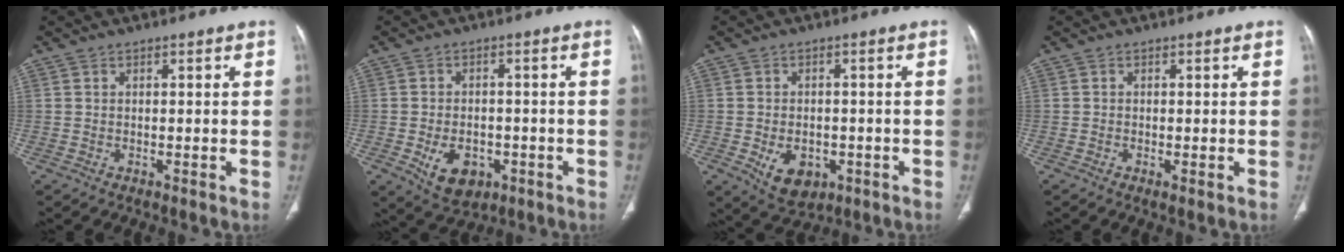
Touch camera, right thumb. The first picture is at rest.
{"total": 7.8, "force": [-2.8, 5.2, 5.0], "torque": [-0.065, 0.007, -0.031]}
{"total": 7.3, "force": [-2.4, 5.0, 4.8], "torque": [-0.060, 0.004, -0.023]}
{"total": 0.9, "force": [-0.3, 0.1, 0.8], "torque": [-0.020, -0.004, -0.007]}